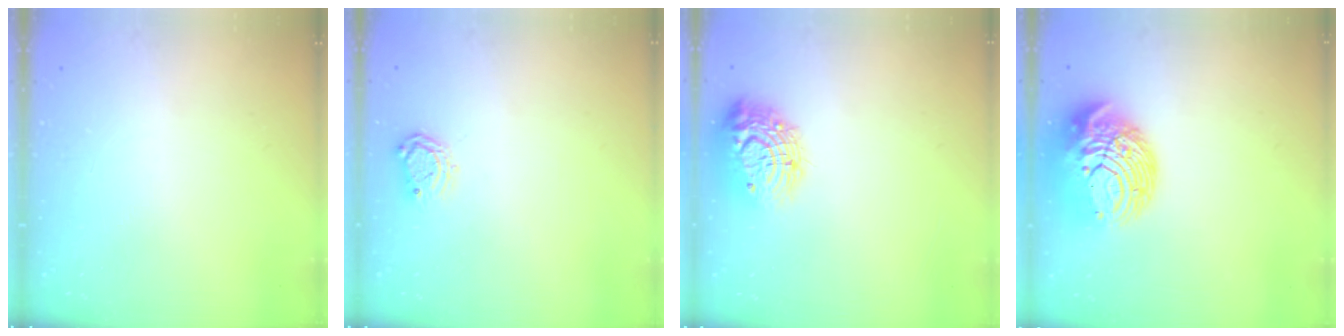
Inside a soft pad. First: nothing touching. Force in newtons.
{"total": 4.4, "press": 4.4, "slide": 0.6}
{"total": 14.6, "press": 14.6, "slide": 1.0}
{"total": 16.8, "press": 16.7, "slide": 1.8}